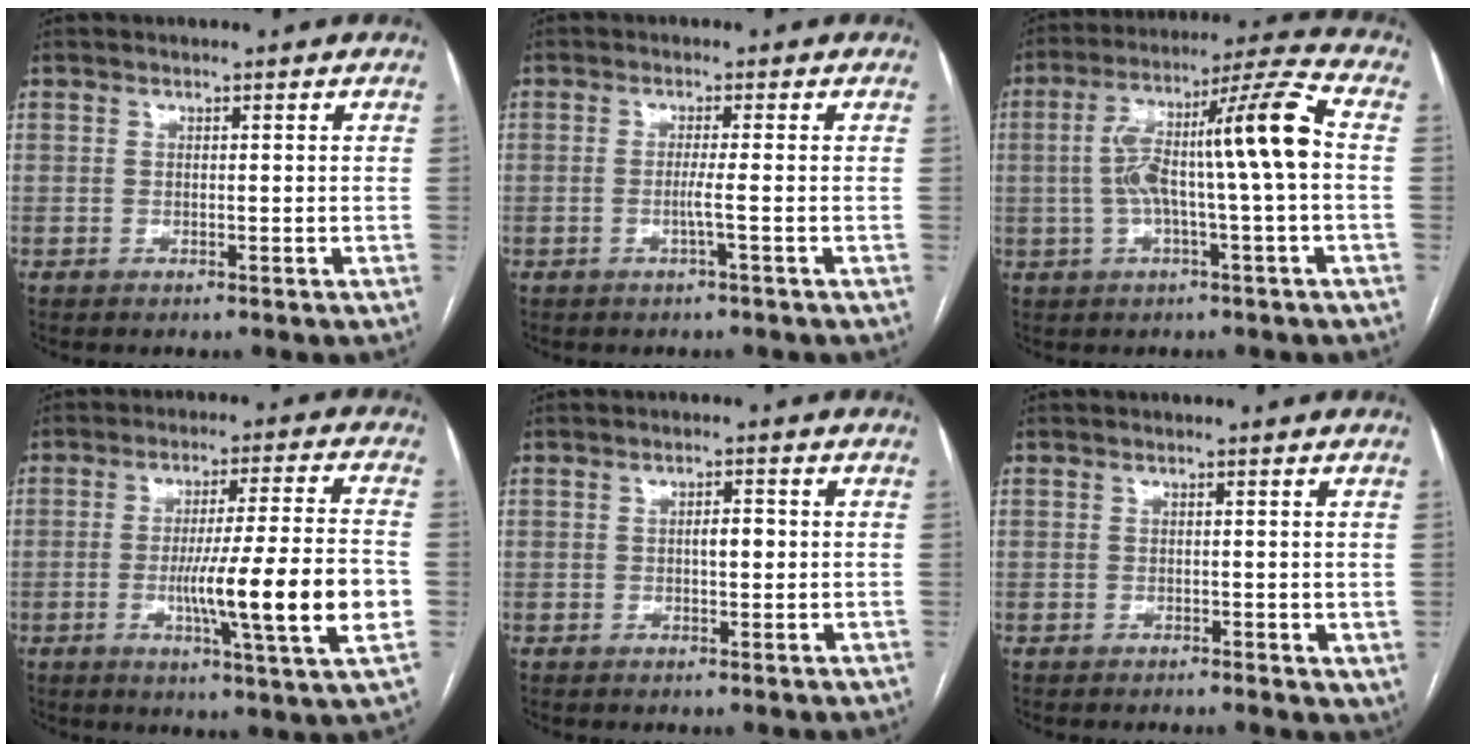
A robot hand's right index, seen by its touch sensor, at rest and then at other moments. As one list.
[{"total": 2.3, "force": [-0.8, -0.9, 2.0], "torque": [-0.036, -0.002, -0.017]}, {"total": 13.8, "force": [-0.1, 0.4, 13.8], "torque": [-0.237, 0.037, -0.006]}, {"total": 15.7, "force": [-3.1, -0.8, 15.4], "torque": [-0.244, -0.016, -0.054]}, {"total": 2.3, "force": [0.0, 0.8, 2.1], "torque": [-0.033, 0.003, 0.001]}, {"total": 1.7, "force": [-0.4, 1.0, 1.3], "torque": [-0.009, -0.001, -0.006]}]